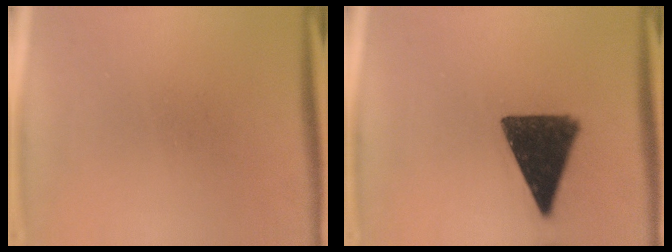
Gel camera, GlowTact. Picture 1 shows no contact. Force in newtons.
{"total": 14.3}